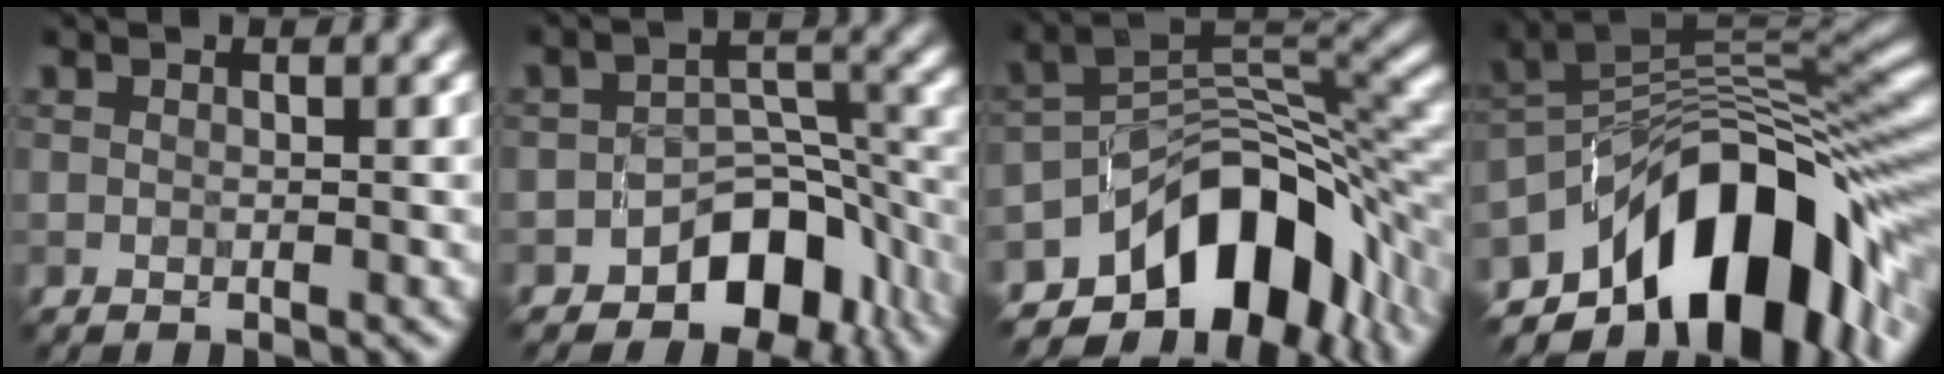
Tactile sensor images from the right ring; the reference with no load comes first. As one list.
[{"total": 6.9, "force": [-4.3, 4.1, 3.5], "torque": [-0.026, -0.002, -0.070]}, {"total": 11.6, "force": [-6.2, 6.6, 7.3], "torque": [-0.090, 0.001, -0.110]}, {"total": 14.1, "force": [-6.7, 7.2, 10.1], "torque": [-0.147, 0.017, -0.122]}]